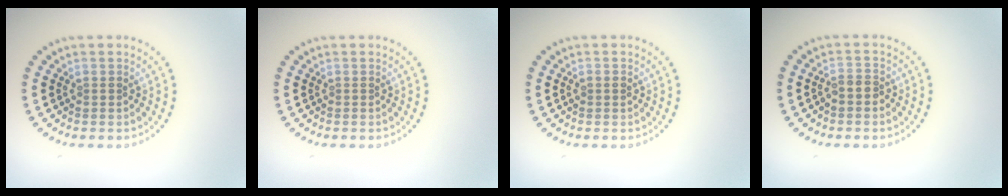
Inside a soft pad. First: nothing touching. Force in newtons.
{"total": 0.0}
{"total": 1.1, "press": 1.1, "slide": 0.0}
{"total": 1.7, "press": 1.5, "slide": 0.7}